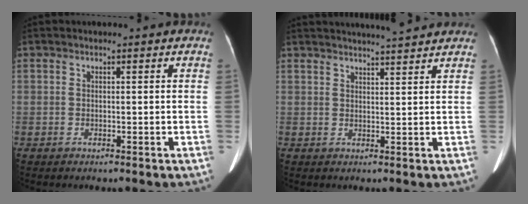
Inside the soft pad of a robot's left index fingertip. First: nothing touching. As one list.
[{"total": 8.0, "force": [7.6, -0.5, 2.7], "torque": [-0.038, 0.003, 0.093]}]